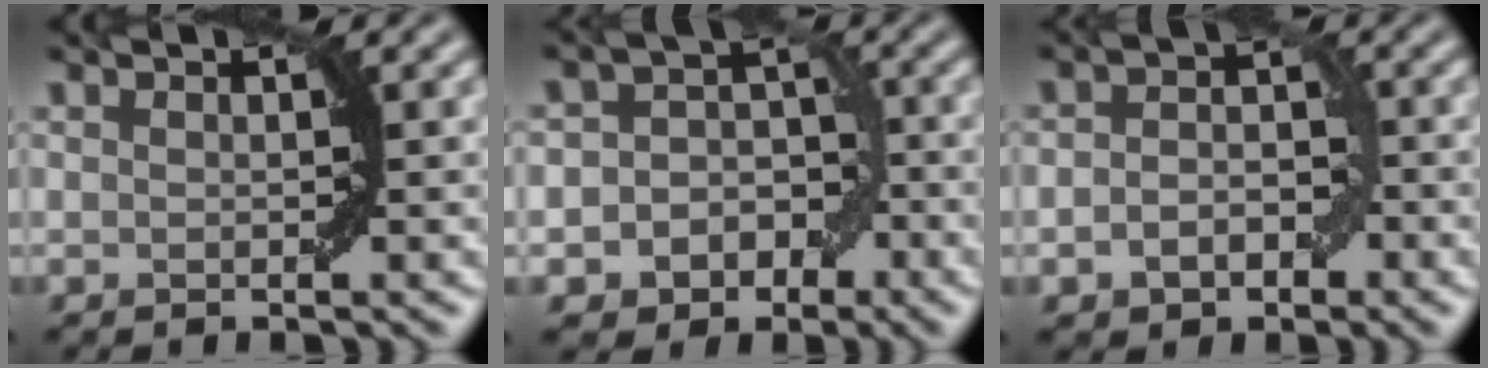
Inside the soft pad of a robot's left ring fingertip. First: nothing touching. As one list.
[{"total": 6.1, "force": [-2.6, 5.2, 2.0], "torque": [-0.003, 0.015, -0.058]}, {"total": 3.4, "force": [-1.2, 2.4, 2.1], "torque": [-0.029, 0.000, -0.023]}]